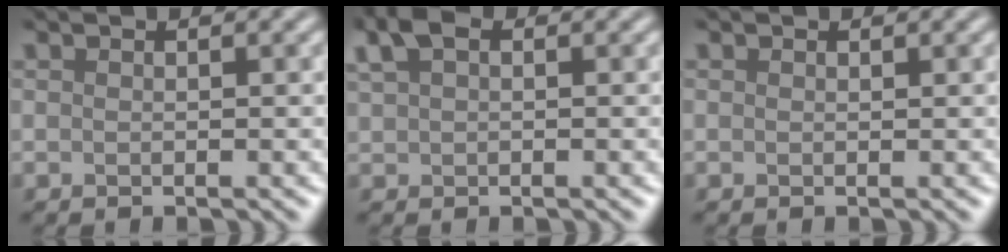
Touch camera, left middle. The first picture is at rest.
{"total": 0.6, "force": [0.4, 0.2, 0.4], "torque": [-0.041, -0.002, 0.043]}
{"total": 0.6, "force": [0.2, -0.3, -0.4], "torque": [0.006, -0.008, 0.004]}